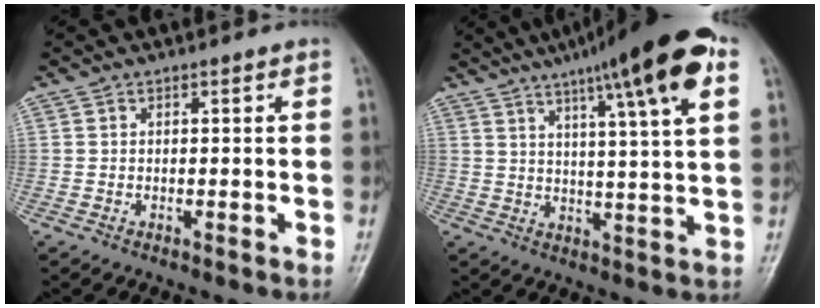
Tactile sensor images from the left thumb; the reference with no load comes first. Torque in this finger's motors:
{"motor_torque": [0.66, 0.50, 1.70, -1.07, 0.24]}